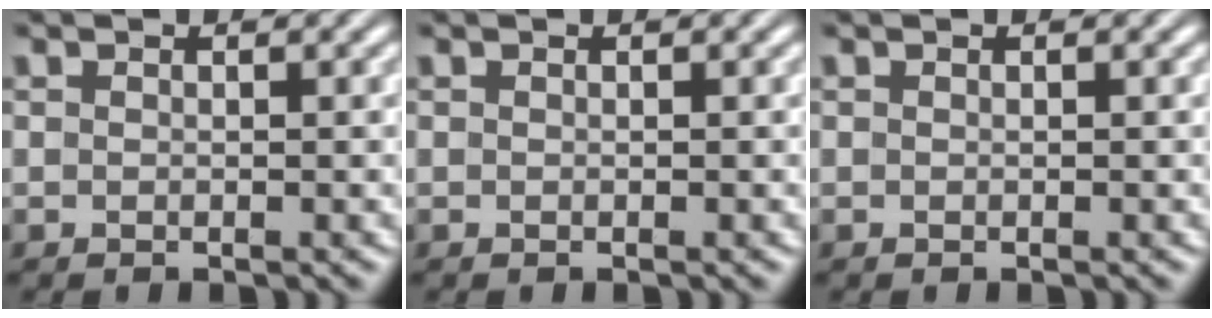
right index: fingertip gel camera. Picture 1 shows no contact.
{"total": 0.0}
{"total": 0.0}